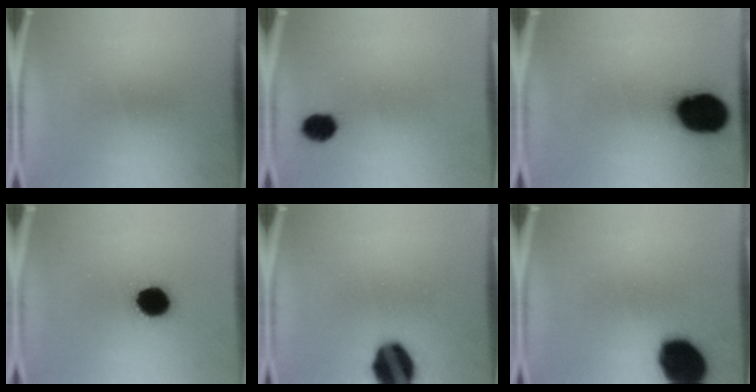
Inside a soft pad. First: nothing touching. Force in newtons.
{"total": 5.6}
{"total": 19.3}
{"total": 11.6}
{"total": 15.8}
{"total": 18.7}